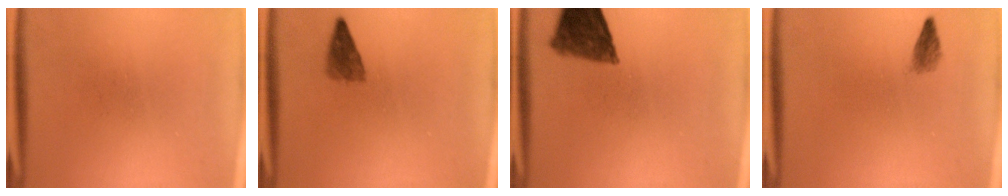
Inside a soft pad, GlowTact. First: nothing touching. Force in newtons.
{"total": 2.4}
{"total": 9.2}
{"total": 1.4}